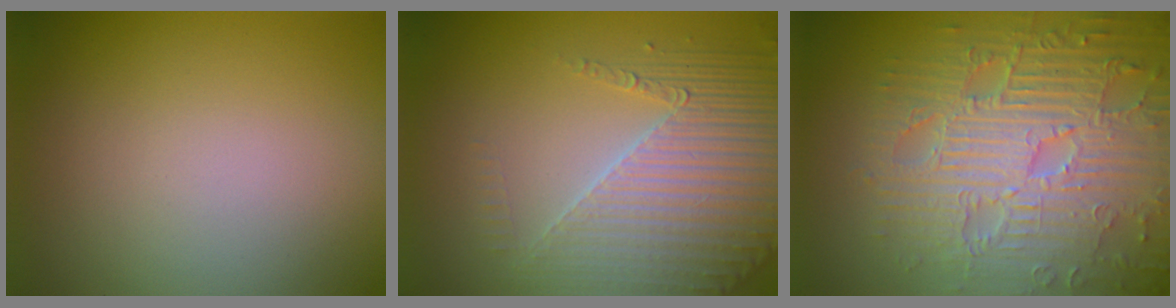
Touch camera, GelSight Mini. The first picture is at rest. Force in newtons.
{"total": 4.8, "press": 4.3, "slide": 2.2}
{"total": 9.8, "press": 6.7, "slide": 7.1}